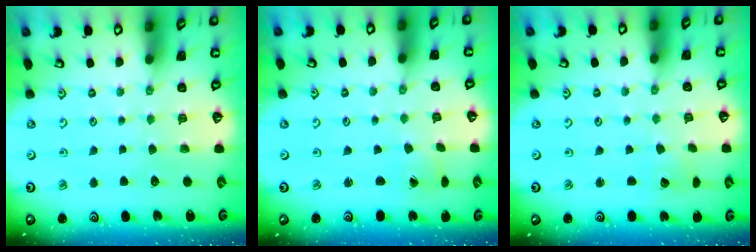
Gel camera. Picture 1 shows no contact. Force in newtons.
{"total": 0.5, "press": 0.5, "slide": 0.1}
{"total": 2.4, "press": 2.4, "slide": 0.2}